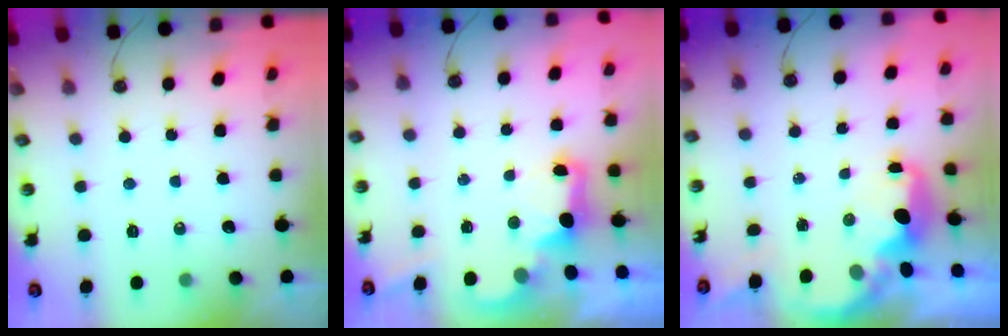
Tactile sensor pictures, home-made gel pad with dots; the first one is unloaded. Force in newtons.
{"total": 2.7, "press": 2.6, "slide": 0.5}
{"total": 3.6, "press": 3.6, "slide": 0.4}